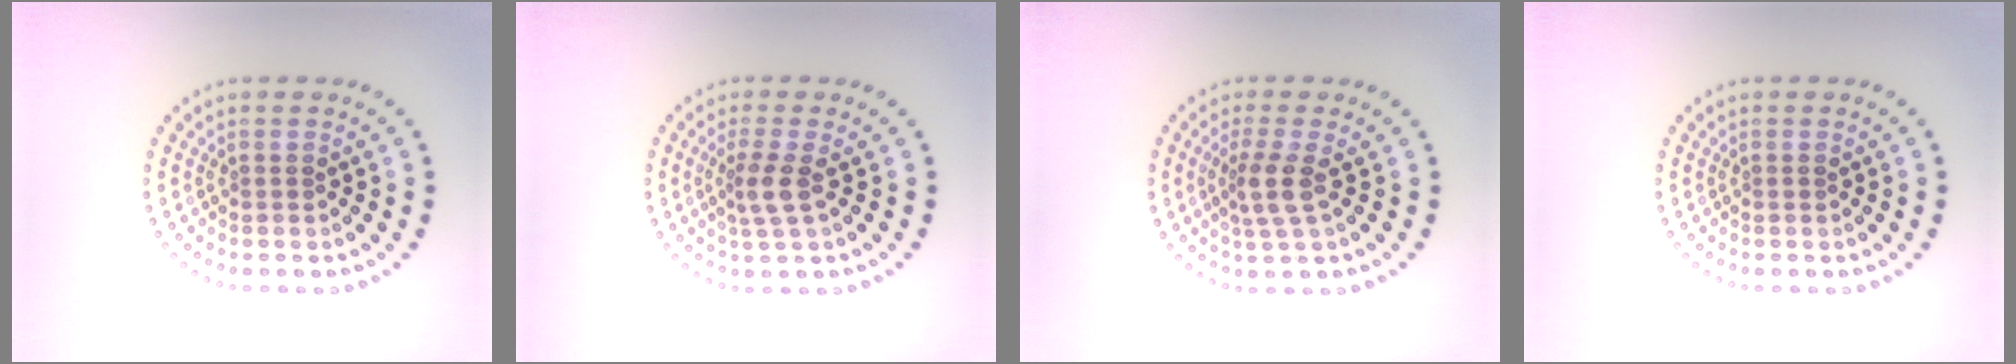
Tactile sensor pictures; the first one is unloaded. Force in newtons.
{"total": 2.4, "press": 1.9, "slide": 1.6}
{"total": 2.7, "press": 2.1, "slide": 1.7}
{"total": 0.0}